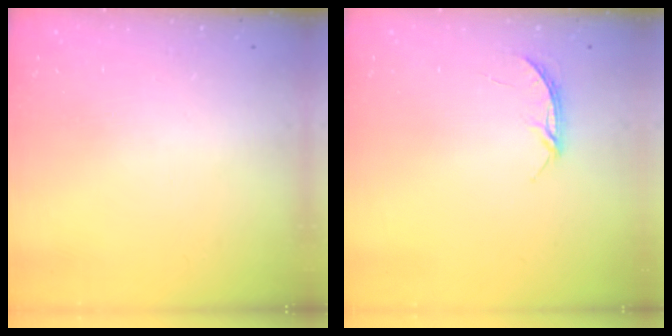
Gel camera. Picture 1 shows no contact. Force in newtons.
{"total": 4.0, "press": 4.0, "slide": 0.4}